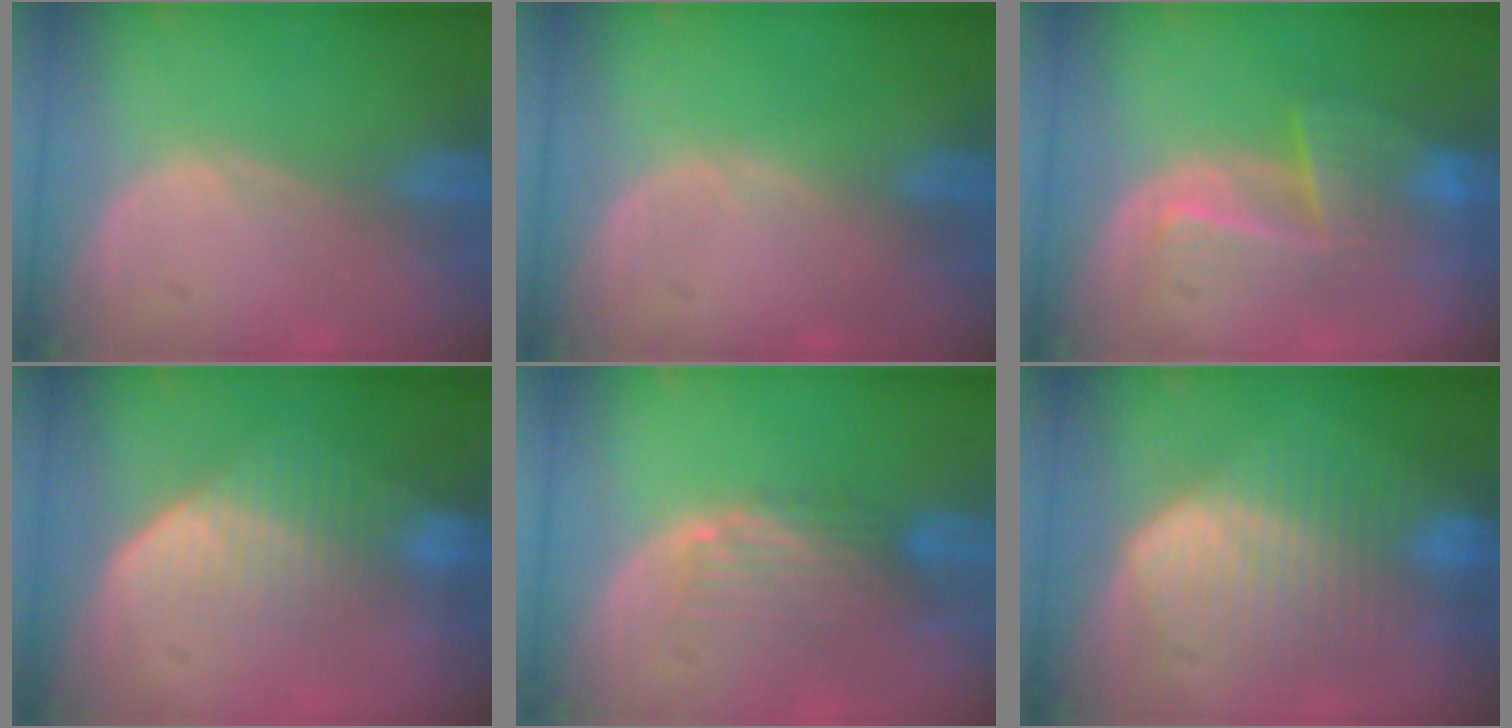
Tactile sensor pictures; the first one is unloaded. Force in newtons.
{"total": 0.0}
{"total": 6.8, "press": 6.8, "slide": 0.4}
{"total": 7.3, "press": 6.2, "slide": 3.7}
{"total": 5.1, "press": 4.4, "slide": 2.6}
{"total": 10.0, "press": 10.0, "slide": 0.6}